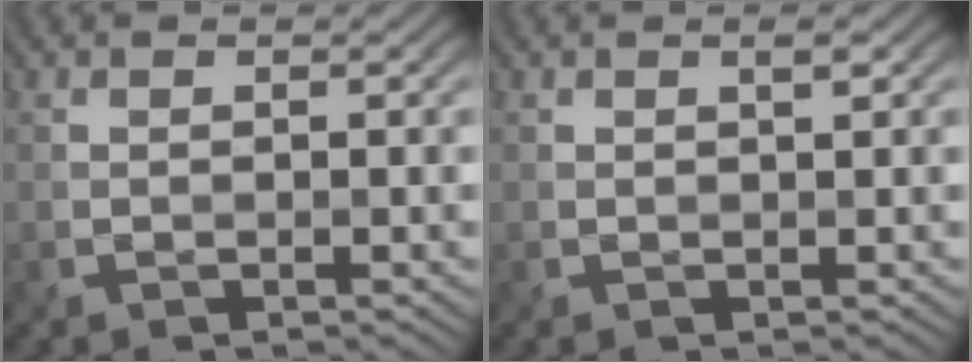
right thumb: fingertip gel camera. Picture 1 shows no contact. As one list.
[{"total": 0.8, "force": [0.4, 0.1, 0.7], "torque": [-0.013, 0.000, 0.007]}]